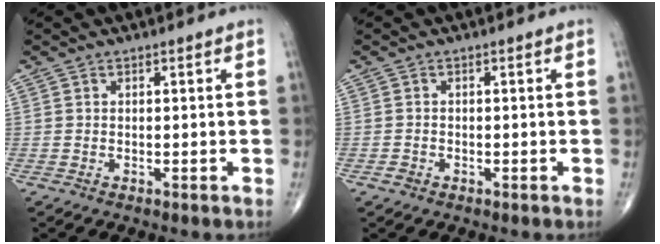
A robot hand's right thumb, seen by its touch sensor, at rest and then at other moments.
{"total": 1.1, "force": [-0.6, 0.9, 0.4], "torque": [-0.005, 0.005, -0.012]}